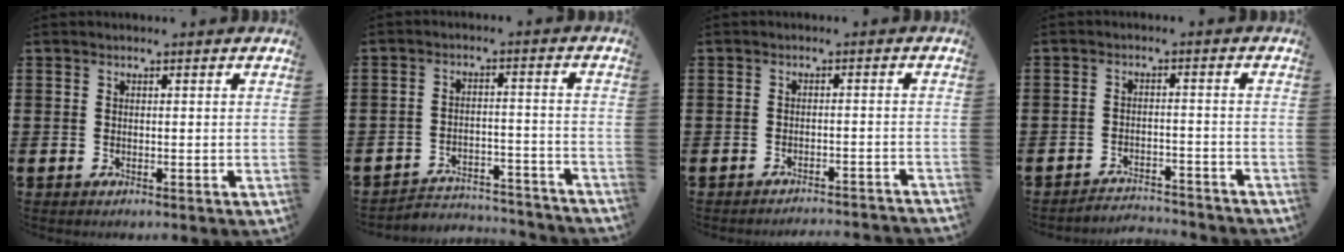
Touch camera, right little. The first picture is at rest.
{"total": 3.9, "force": [-3.9, 0.5, 0.3], "torque": [-0.010, 0.006, -0.082]}
{"total": 1.8, "force": [-1.8, -0.3, -0.1], "torque": [0.000, 0.006, -0.038]}
{"total": 2.9, "force": [-2.8, 0.0, -0.2], "torque": [-0.003, 0.004, -0.062]}